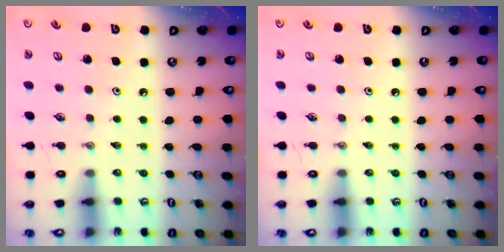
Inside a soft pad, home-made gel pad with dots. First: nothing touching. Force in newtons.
{"total": 0.0}